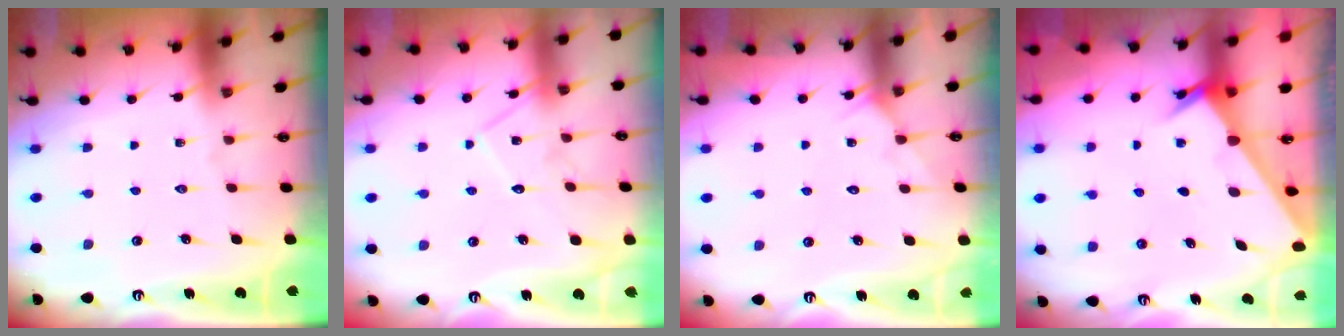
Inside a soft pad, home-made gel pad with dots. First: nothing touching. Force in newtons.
{"total": 9.1, "press": 9.1, "slide": 0.1}
{"total": 4.3, "press": 4.3, "slide": 0.5}
{"total": 2.3, "press": 2.3, "slide": 0.3}